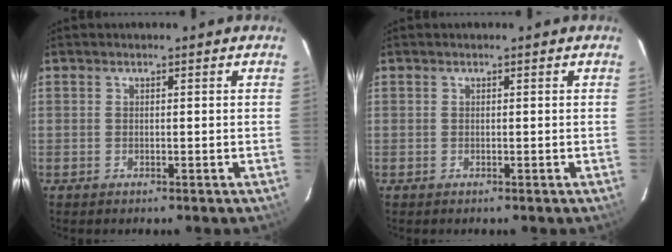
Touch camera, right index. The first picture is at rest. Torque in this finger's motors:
{"motor_torque": [0.00, 0.00, 0.03, 0.01]}